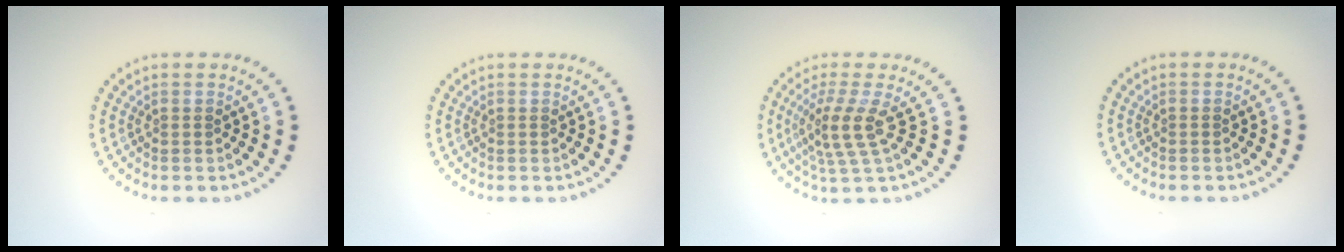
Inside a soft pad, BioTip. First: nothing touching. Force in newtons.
{"total": 0.0}
{"total": 3.4, "press": 2.6, "slide": 2.2}
{"total": 0.0}